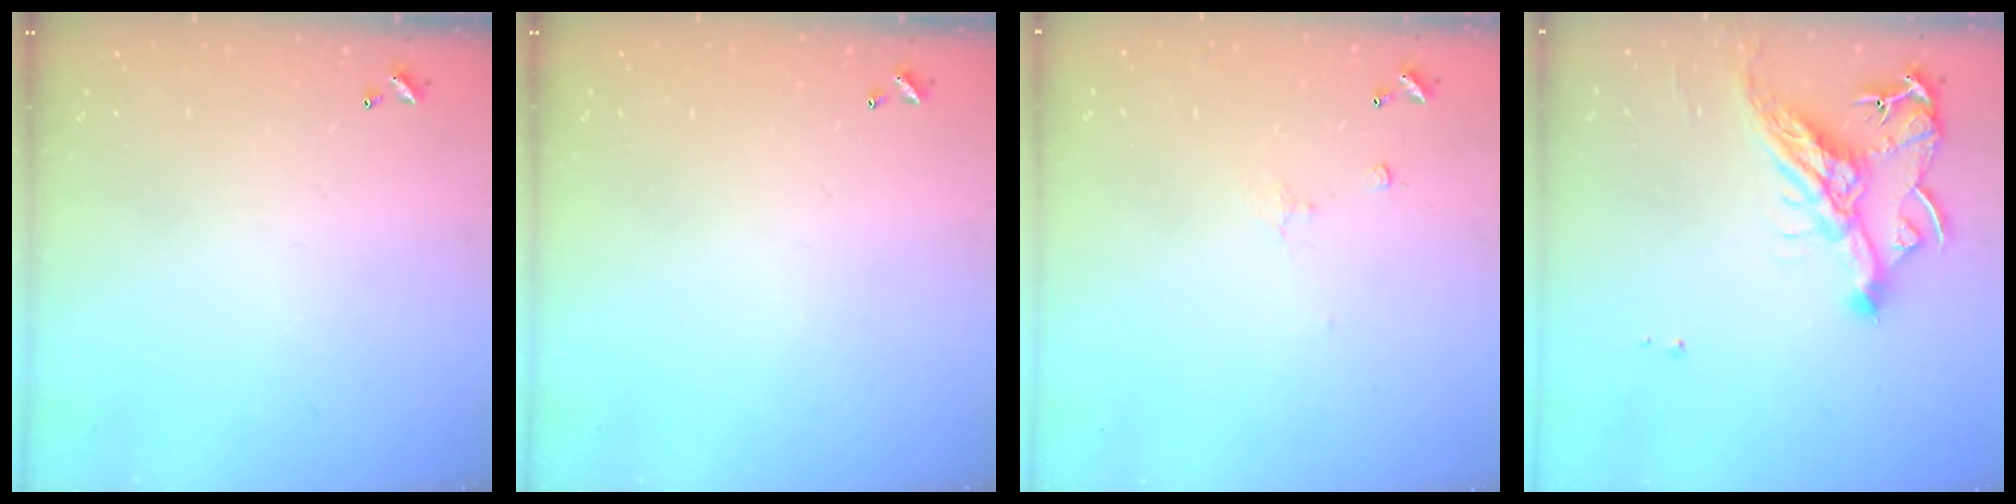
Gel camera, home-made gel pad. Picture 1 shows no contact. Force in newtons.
{"total": 0.0}
{"total": 1.1, "press": 0.9, "slide": 0.5}
{"total": 11.7, "press": 11.6, "slide": 1.6}